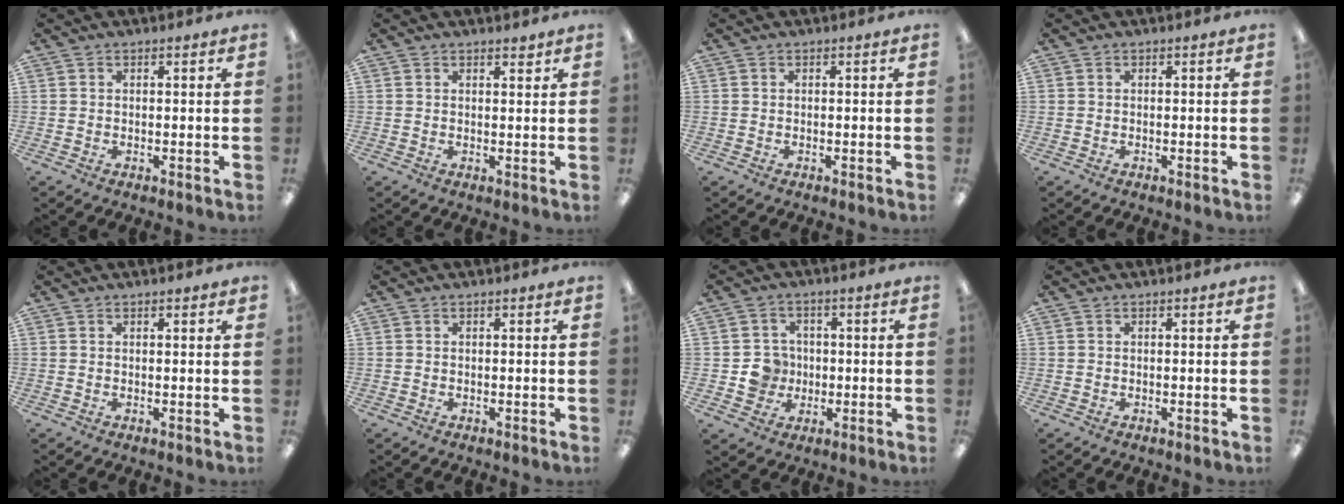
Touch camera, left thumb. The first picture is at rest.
{"total": 1.6, "force": [1.4, 0.4, 0.6], "torque": [-0.006, -0.005, 0.024]}
{"total": 0.0}
{"total": 0.0}
{"total": 0.8, "force": [0.6, 0.1, 0.5], "torque": [-0.003, -0.003, 0.008]}
{"total": 0.0}
{"total": 6.3, "force": [-0.7, 6.0, 1.5], "torque": [-0.023, 0.011, -0.007]}
{"total": 0.0}